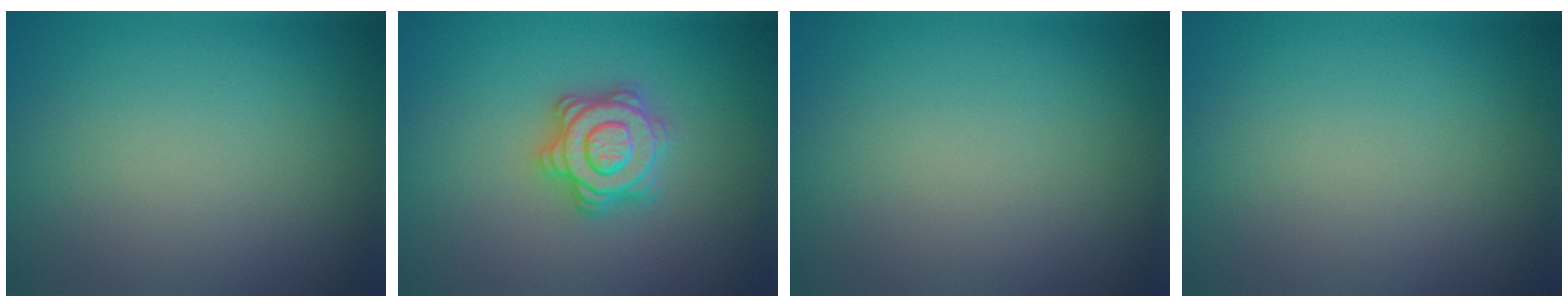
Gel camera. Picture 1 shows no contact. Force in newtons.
{"total": 4.4, "press": 4.3, "slide": 0.7}
{"total": 0.0}
{"total": 0.0}